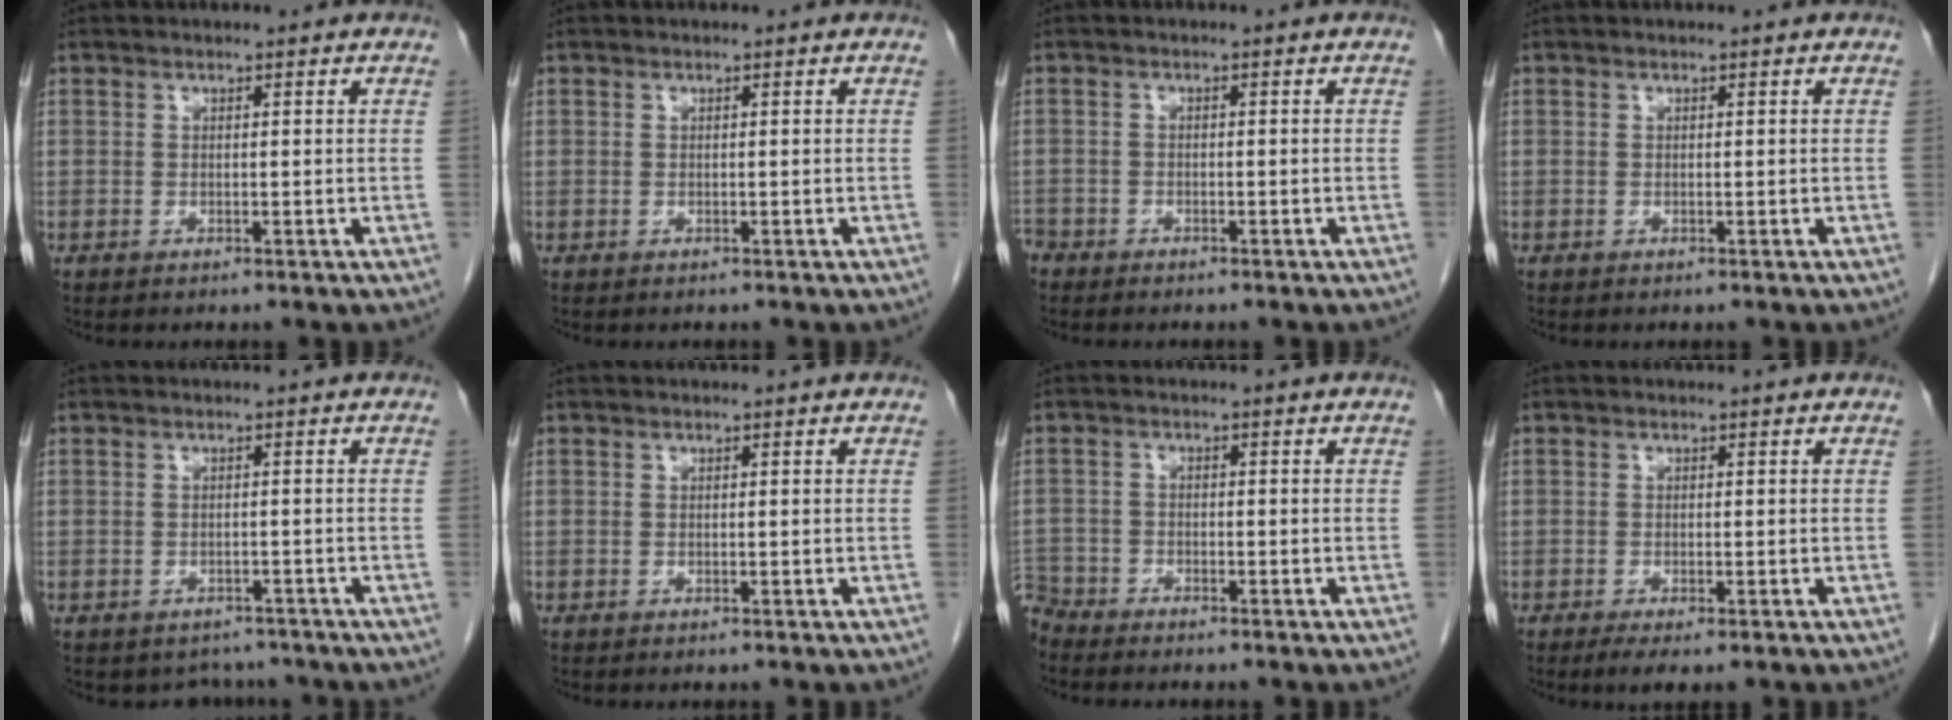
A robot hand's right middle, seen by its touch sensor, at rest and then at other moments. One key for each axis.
{"total": 0.0}
{"total": 3.1, "fx": -2.7, "fy": 1.3, "fz": 0.6, "tx": -0.011, "ty": -0.001, "tz": -0.047}
{"total": 0.0}
{"total": 3.9, "fx": -3.3, "fy": 2.1, "fz": 0.1, "tx": 0.004, "ty": 0.010, "tz": -0.042}
{"total": 0.0}
{"total": 3.7, "fx": -3.6, "fy": 0.7, "fz": -0.3, "tx": 0.011, "ty": -0.010, "tz": -0.071}
{"total": 2.8, "fx": -1.8, "fy": 0.7, "fz": 2.0, "tx": -0.031, "ty": -0.006, "tz": -0.026}